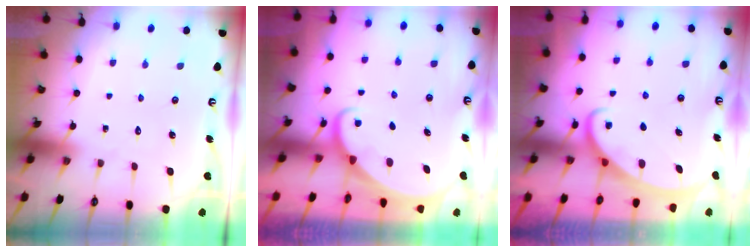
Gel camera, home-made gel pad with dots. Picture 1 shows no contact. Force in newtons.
{"total": 1.5, "press": 1.5, "slide": 0.0}
{"total": 2.5, "press": 2.5, "slide": 0.3}